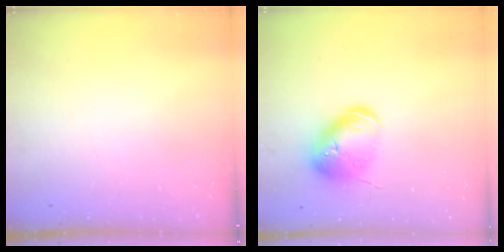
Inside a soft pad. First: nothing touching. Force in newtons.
{"total": 12.5, "press": 12.4, "slide": 1.9}